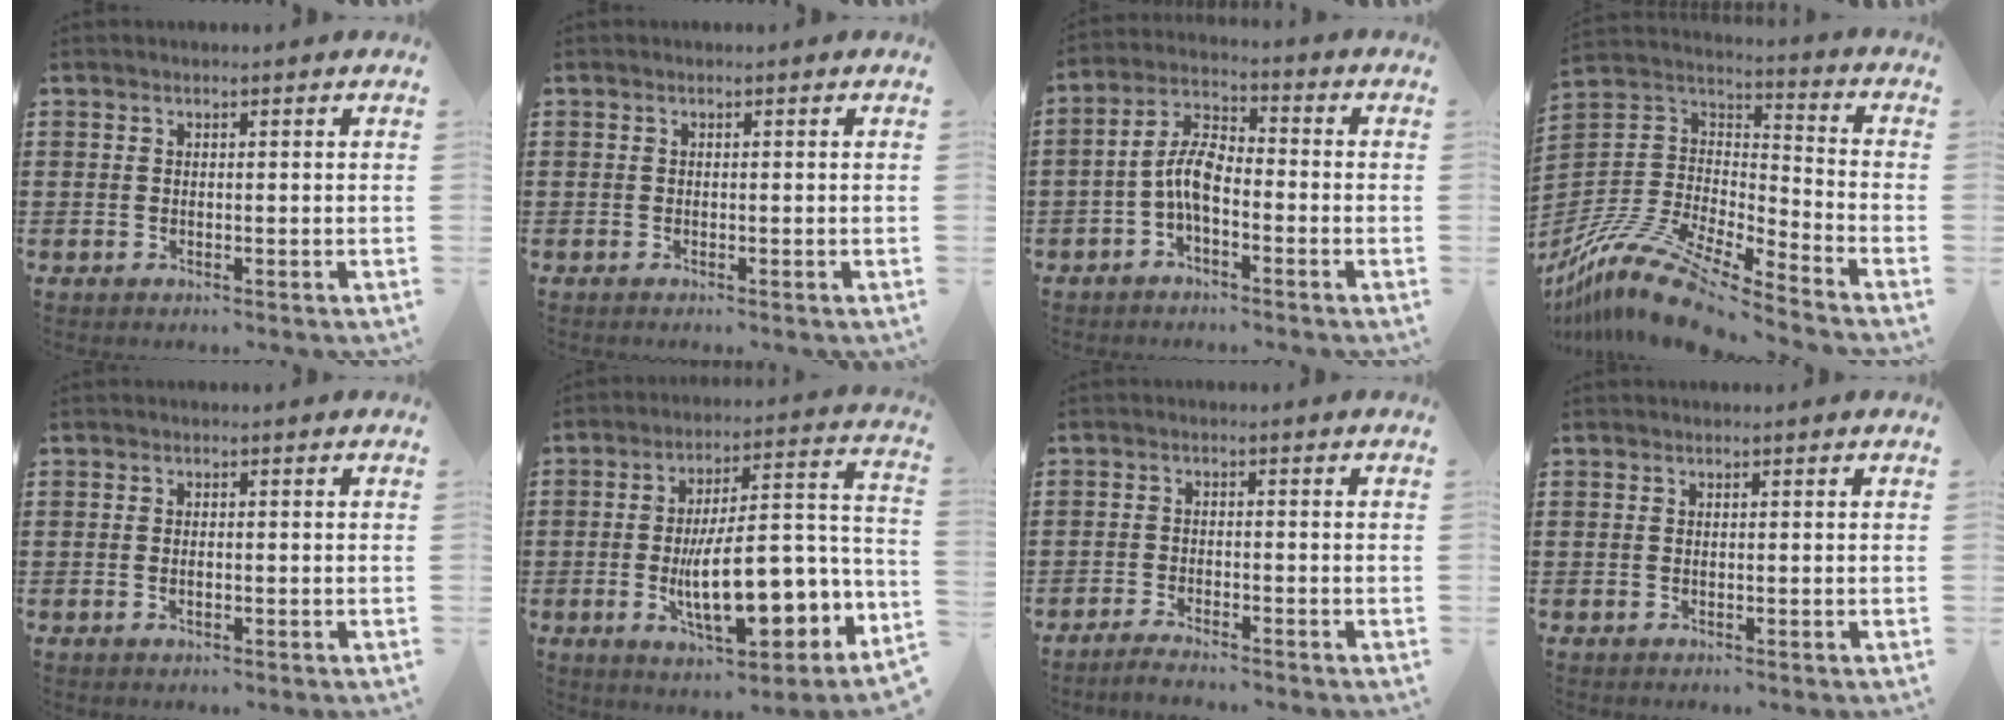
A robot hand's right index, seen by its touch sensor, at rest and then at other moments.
{"total": 0.0}
{"total": 6.5, "force": [-2.2, 2.8, 5.4], "torque": [-0.122, 0.006, -0.047]}
{"total": 13.2, "force": [-10.6, 2.6, 7.3], "torque": [-0.160, 0.020, -0.210]}
{"total": 0.9, "force": [-0.2, 0.3, 0.8], "torque": [-0.018, -0.004, -0.003]}
{"total": 15.0, "force": [-3.9, 5.5, 13.4], "torque": [-0.191, -0.015, -0.068]}
{"total": 2.0, "force": [-2.0, 0.0, 0.1], "torque": [-0.005, 0.006, -0.040]}
{"total": 0.0}